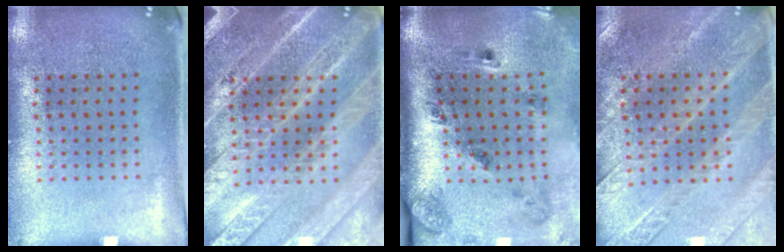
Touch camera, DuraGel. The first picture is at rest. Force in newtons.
{"total": 4.6, "press": 4.6, "slide": 0.5}
{"total": 2.9, "press": 1.8, "slide": 2.3}
{"total": 2.8, "press": 2.6, "slide": 0.9}